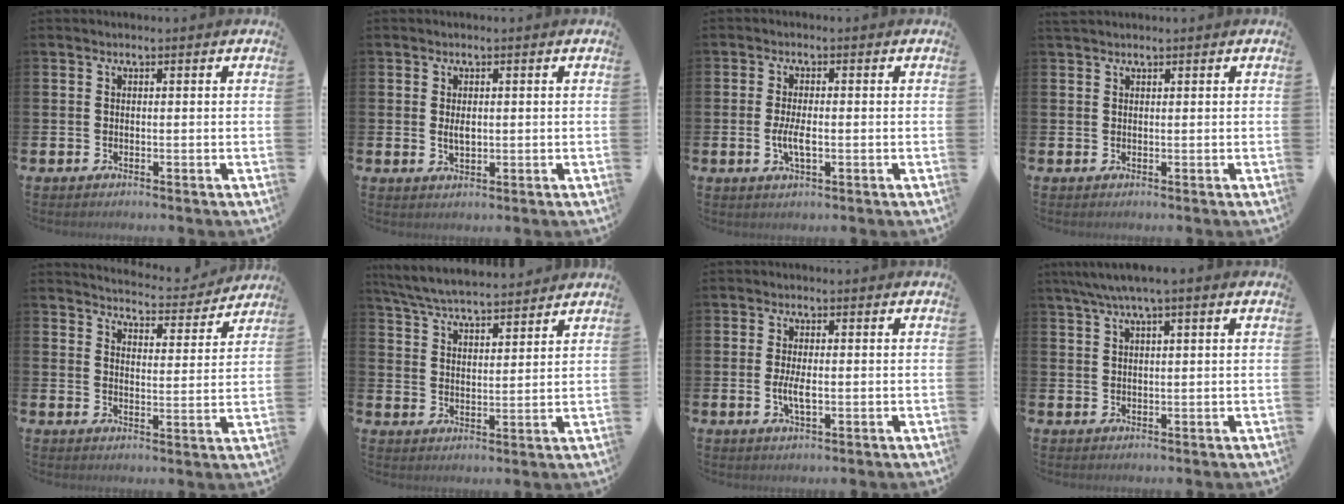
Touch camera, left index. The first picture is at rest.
{"total": 1.7, "force": [0.4, 0.9, 1.4], "torque": [-0.020, 0.001, 0.003]}
{"total": 3.5, "force": [-0.6, 1.3, 3.2], "torque": [-0.062, -0.002, -0.013]}
{"total": 0.9, "force": [0.8, 0.2, 0.1], "torque": [0.009, -0.004, 0.013]}
{"total": 4.8, "force": [4.8, 0.4, 0.2], "torque": [-0.012, -0.043, 0.081]}
{"total": 6.4, "force": [6.2, 0.6, 1.2], "torque": [-0.051, -0.033, 0.114]}
{"total": 3.0, "force": [-0.3, 1.1, 2.8], "torque": [-0.050, 0.000, -0.006]}
{"total": 3.3, "force": [2.3, 0.0, 2.4], "torque": [-0.051, 0.001, 0.042]}